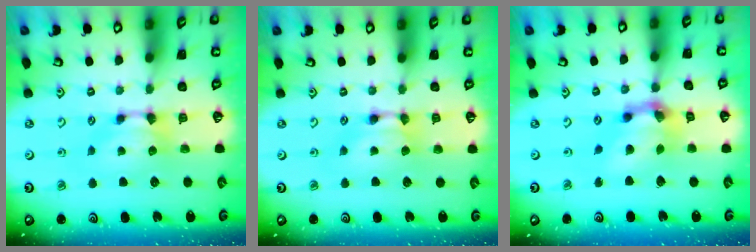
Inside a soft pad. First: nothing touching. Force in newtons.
{"total": 1.8, "press": 1.8, "slide": 0.1}
{"total": 5.8, "press": 5.4, "slide": 2.2}